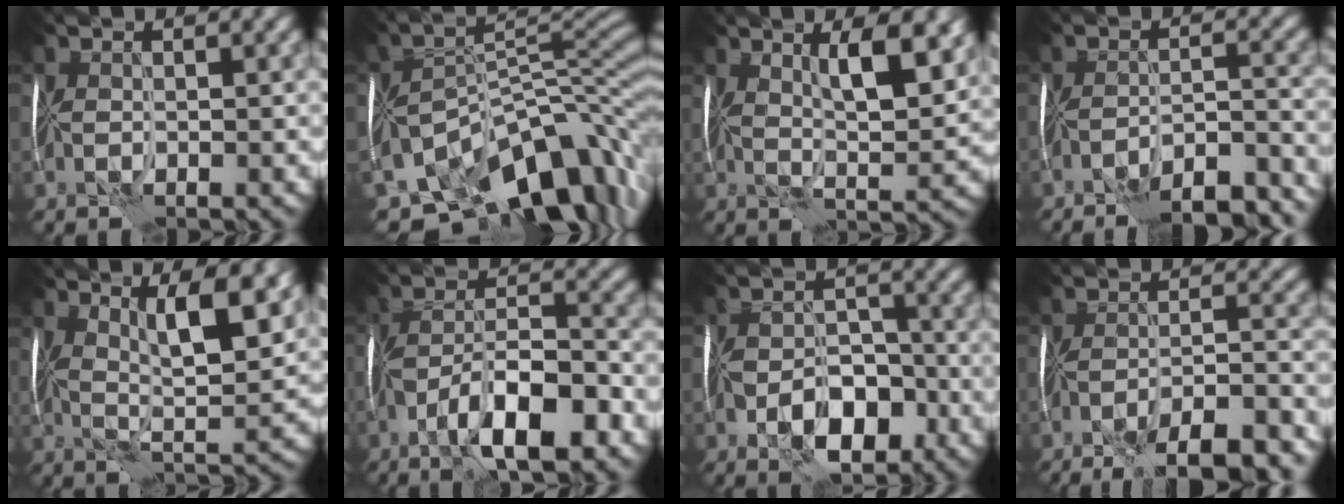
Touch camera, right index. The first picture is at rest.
{"total": 12.9, "force": [-9.0, 5.2, 7.5], "torque": [-0.124, 0.006, -0.150]}
{"total": 6.3, "force": [2.5, 1.5, 5.6], "torque": [-0.093, 0.002, 0.037]}
{"total": 11.0, "force": [-10.0, 2.2, 4.0], "torque": [-0.040, 0.005, -0.115]}
{"total": 7.7, "force": [3.2, 1.8, 6.8], "torque": [-0.115, 0.002, 0.048]}
{"total": 8.5, "force": [-4.8, 2.3, 6.6], "torque": [-0.104, 0.016, -0.092]}
{"total": 5.3, "force": [-2.8, 2.7, 3.6], "torque": [-0.049, 0.004, -0.055]}
{"total": 10.2, "force": [-7.9, 2.1, 6.1], "torque": [-0.087, -0.007, -0.107]}